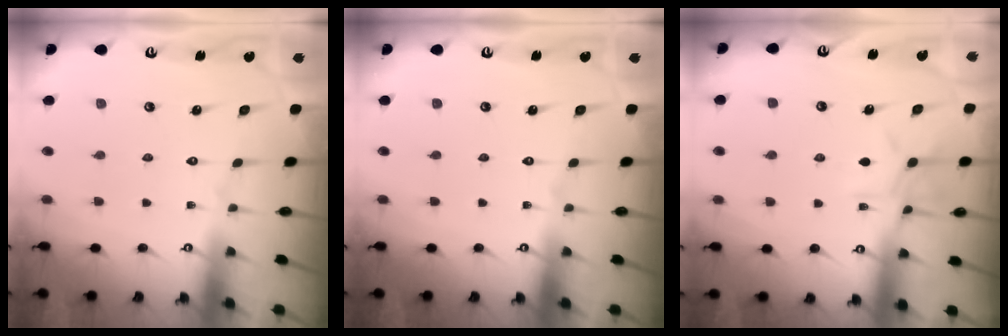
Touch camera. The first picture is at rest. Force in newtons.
{"total": 0.0}
{"total": 6.8, "press": 6.7, "slide": 0.7}